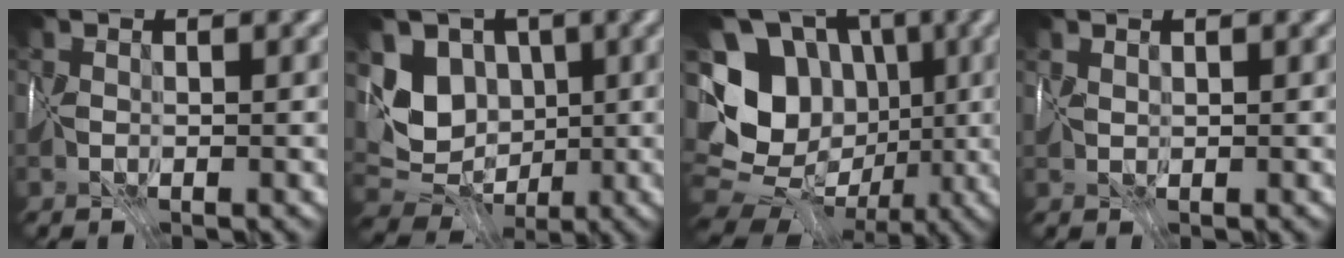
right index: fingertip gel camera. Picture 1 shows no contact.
{"total": 6.2, "force": [1.7, 5.2, 2.7], "torque": [-0.040, 0.002, 0.021]}
{"total": 15.0, "force": [0.5, 13.4, 6.7], "torque": [-0.157, 0.020, 0.000]}
{"total": 1.0, "force": [1.0, 0.2, -0.1], "torque": [-0.002, 0.008, 0.023]}